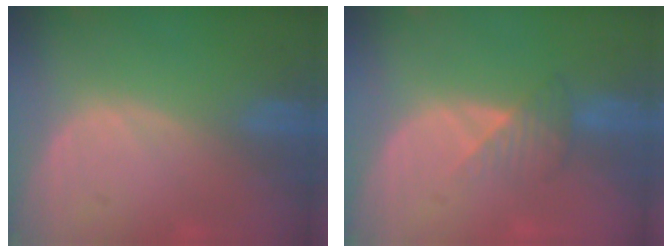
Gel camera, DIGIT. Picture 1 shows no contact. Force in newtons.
{"total": 3.4, "press": 3.2, "slide": 1.1}